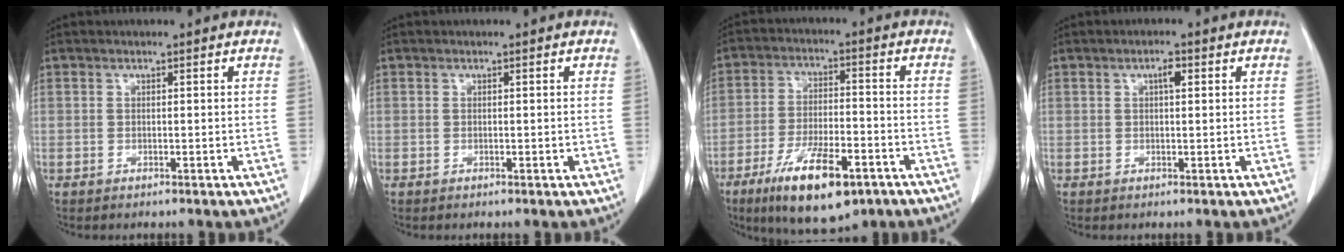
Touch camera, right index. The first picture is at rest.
{"total": 0.0}
{"total": 13.7, "force": [-8.1, 4.1, 10.3], "torque": [-0.185, -0.015, -0.129]}
{"total": 1.7, "force": [0.6, 0.5, 1.5], "torque": [-0.027, 0.003, 0.009]}